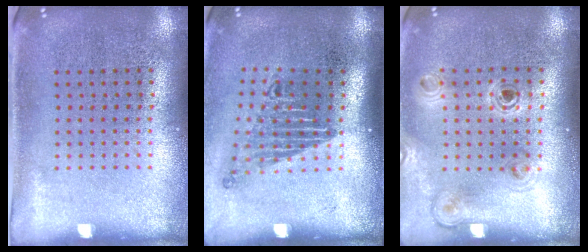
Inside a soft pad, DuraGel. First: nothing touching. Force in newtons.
{"total": 1.7, "press": 1.2, "slide": 1.2}
{"total": 1.0, "press": 1.0, "slide": 0.1}